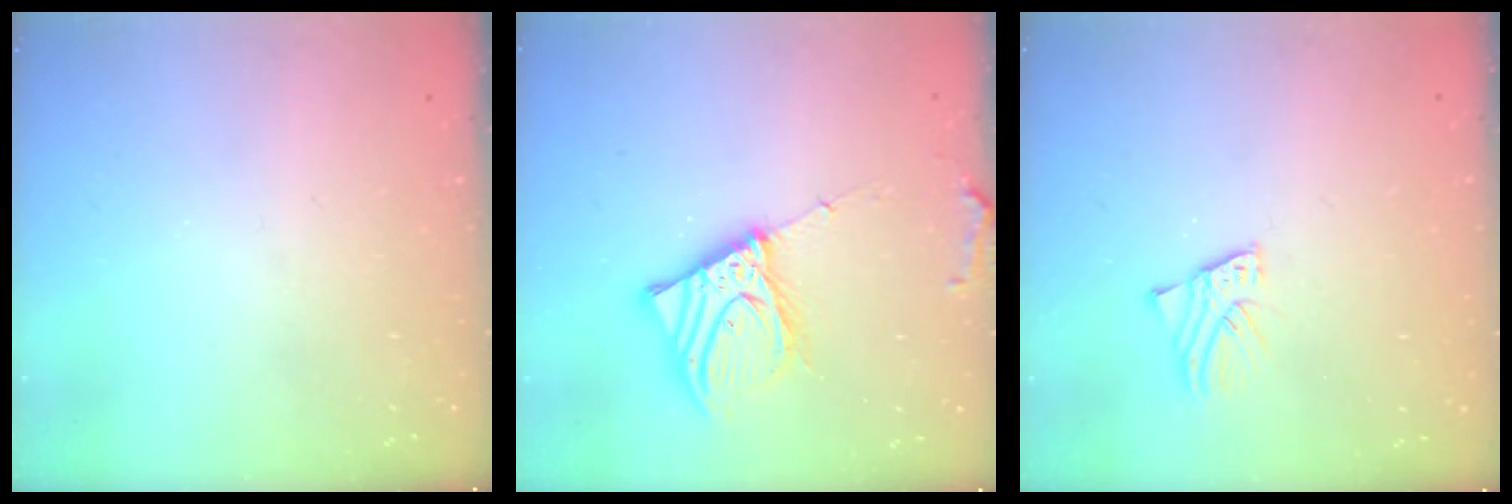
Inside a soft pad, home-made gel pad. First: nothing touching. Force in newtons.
{"total": 12.6, "press": 12.5, "slide": 1.2}
{"total": 2.0, "press": 2.0, "slide": 0.1}